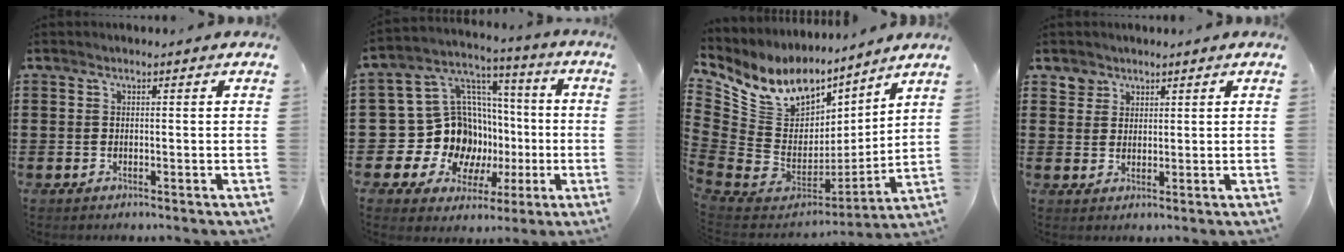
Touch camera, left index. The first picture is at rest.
{"total": 14.8, "force": [-2.5, 13.4, 5.7], "torque": [-0.156, -0.020, -0.016]}
{"total": 9.8, "force": [6.4, 6.5, 3.5], "torque": [-0.117, -0.053, 0.115]}
{"total": 2.5, "force": [1.8, 1.8, -0.1], "torque": [-0.008, 0.007, 0.034]}